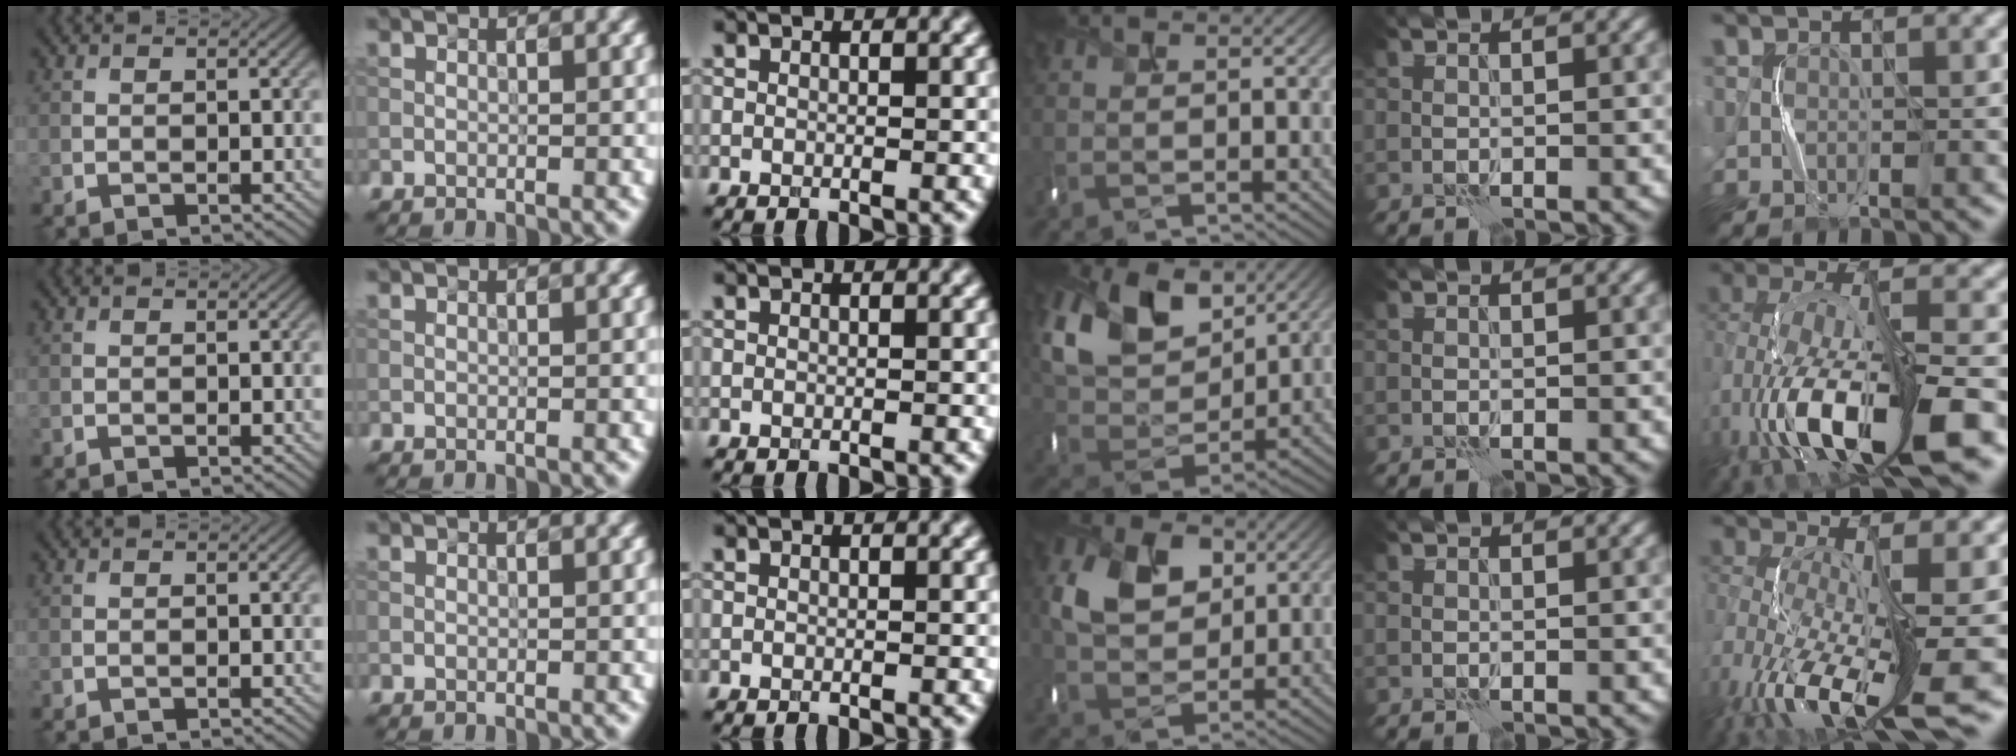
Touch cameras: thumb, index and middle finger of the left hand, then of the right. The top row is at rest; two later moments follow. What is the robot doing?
{"motion": "shake", "object": "handbell"}